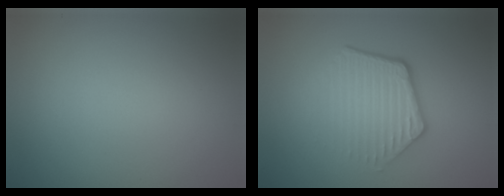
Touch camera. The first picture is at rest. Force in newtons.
{"total": 4.2, "press": 3.1, "slide": 2.9}